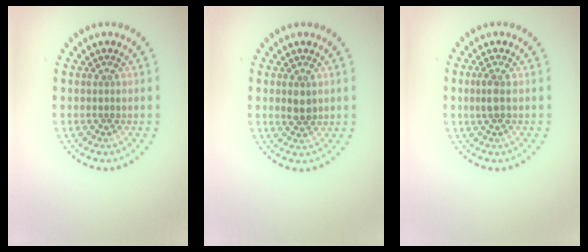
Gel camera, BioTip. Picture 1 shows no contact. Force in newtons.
{"total": 1.6, "press": 1.6, "slide": 0.2}
{"total": 1.1, "press": 1.1, "slide": 0.4}